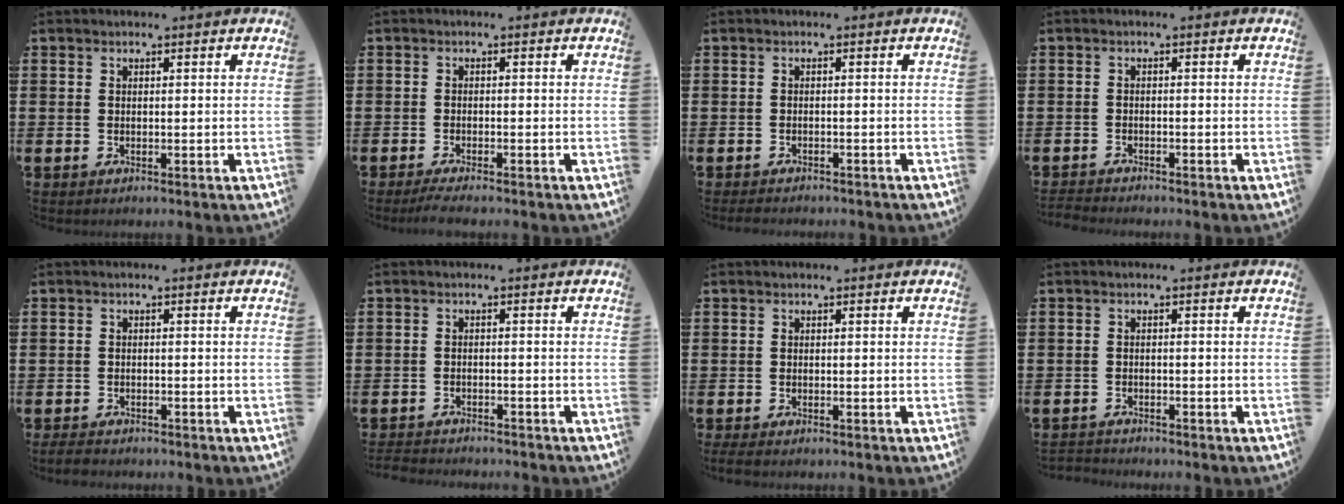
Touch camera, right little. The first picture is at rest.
{"total": 1.4, "force": [-1.1, 0.0, 0.9], "torque": [-0.014, 0.001, -0.021]}
{"total": 1.1, "force": [-1.1, 0.1, 0.2], "torque": [-0.006, 0.001, -0.023]}
{"total": 1.2, "force": [-1.2, 0.0, 0.1], "torque": [-0.004, 0.001, -0.025]}
{"total": 1.2, "force": [-1.1, 0.3, 0.3], "torque": [-0.009, 0.003, -0.024]}
{"total": 2.0, "force": [-2.0, 0.1, 0.0], "torque": [-0.003, 0.001, -0.043]}
{"total": 0.7, "force": [-0.5, 0.2, 0.5], "torque": [-0.009, -0.002, -0.010]}
{"total": 1.1, "force": [-1.1, 0.1, -0.2], "torque": [0.000, 0.002, -0.023]}